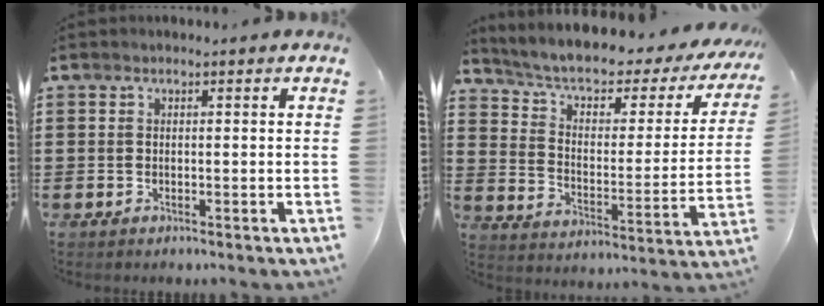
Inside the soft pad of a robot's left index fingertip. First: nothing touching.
{"total": 5.0, "force": [3.1, 2.2, 3.2], "torque": [-0.079, -0.023, 0.046]}